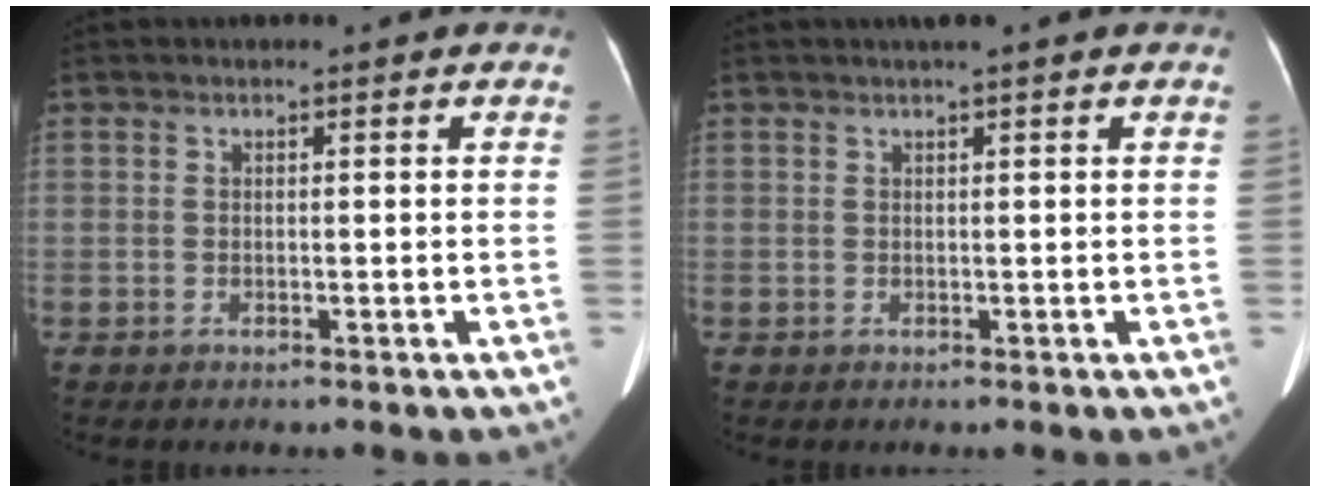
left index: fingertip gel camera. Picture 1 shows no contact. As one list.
[{"total": 1.0, "force": [0.7, 0.1, 0.6], "torque": [-0.009, 0.019, 0.015]}]